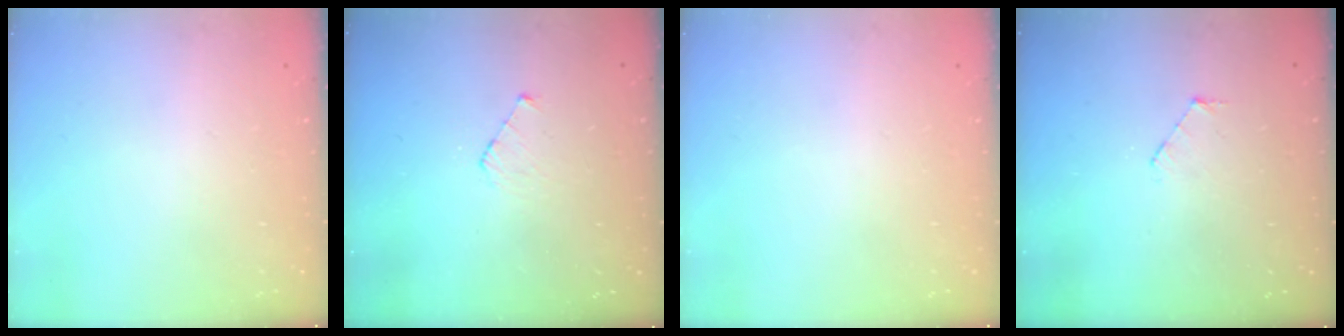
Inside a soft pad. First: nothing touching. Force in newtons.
{"total": 4.1, "press": 4.1, "slide": 0.4}
{"total": 0.0}
{"total": 3.8, "press": 3.8, "slide": 0.4}